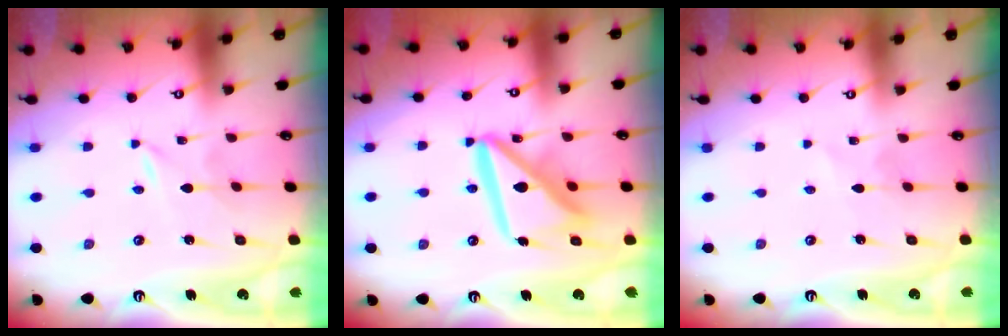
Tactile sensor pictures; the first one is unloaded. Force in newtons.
{"total": 15.9, "press": 15.8, "slide": 1.9}
{"total": 1.5, "press": 1.5, "slide": 0.2}